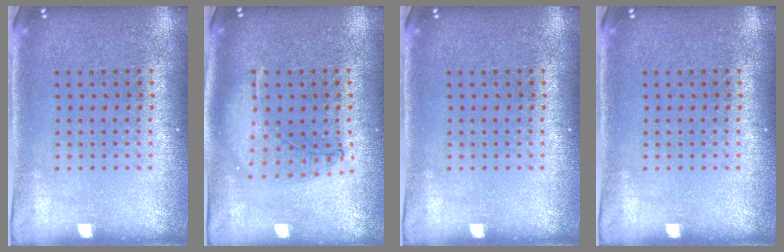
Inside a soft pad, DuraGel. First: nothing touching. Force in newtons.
{"total": 1.0, "press": 0.9, "slide": 0.2}
{"total": 0.0}
{"total": 0.0}